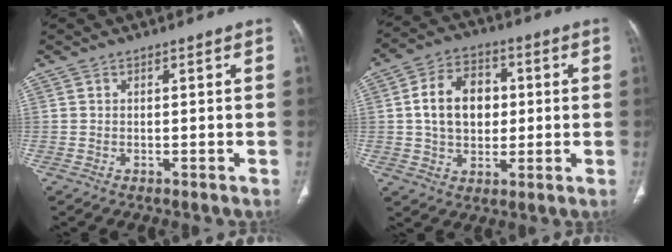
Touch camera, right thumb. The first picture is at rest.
{"total": 12.0, "force": [1.1, 8.8, 8.1], "torque": [-0.107, 0.011, 0.016]}